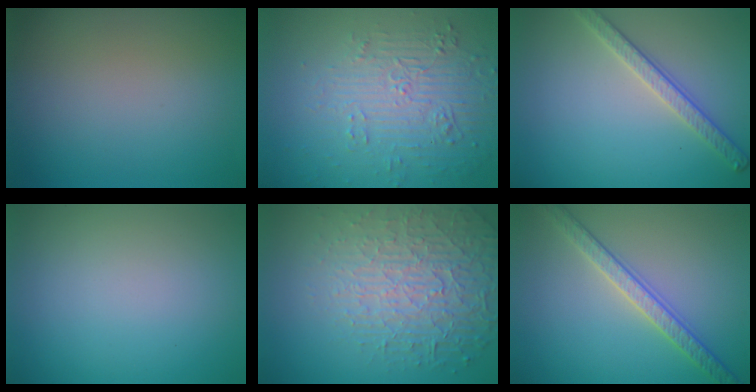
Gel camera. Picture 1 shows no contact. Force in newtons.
{"total": 5.4, "press": 3.5, "slide": 4.1}
{"total": 2.8, "press": 2.7, "slide": 0.8}
{"total": 0.0}
{"total": 6.8, "press": 5.2, "slide": 4.4}
{"total": 3.3, "press": 3.2, "slide": 0.7}